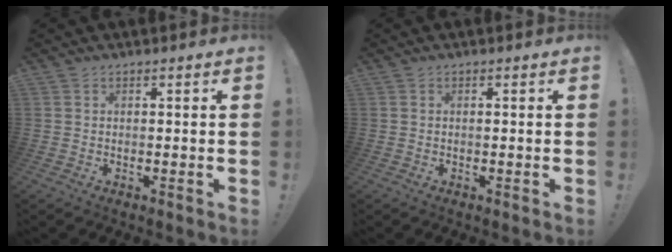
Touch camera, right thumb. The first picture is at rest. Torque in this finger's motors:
{"motor_torque": [-0.20, -0.14, -0.28, -0.08, 0.00]}